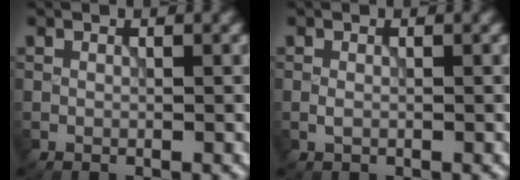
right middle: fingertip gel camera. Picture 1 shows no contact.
{"total": 0.7, "force": [-0.2, 0.4, 0.5], "torque": [-0.015, -0.001, -0.004]}